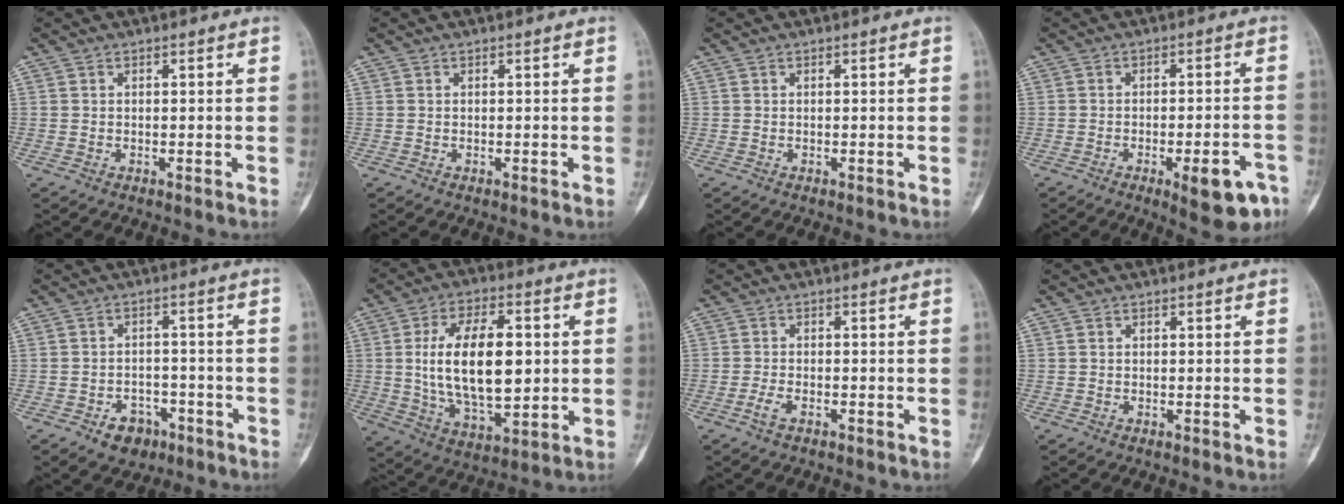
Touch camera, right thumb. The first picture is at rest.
{"total": 0.0}
{"total": 0.0}
{"total": 9.8, "force": [-4.8, 3.2, 7.9], "torque": [-0.087, 0.021, -0.055]}
{"total": 5.8, "force": [-3.3, 4.1, 2.3], "torque": [-0.009, 0.030, -0.043]}
{"total": 18.8, "force": [1.7, 9.5, 16.1], "torque": [-0.257, -0.007, 0.035]}
{"total": 2.5, "force": [-1.4, 1.1, 1.7], "torque": [-0.042, 0.009, -0.029]}
{"total": 0.0}